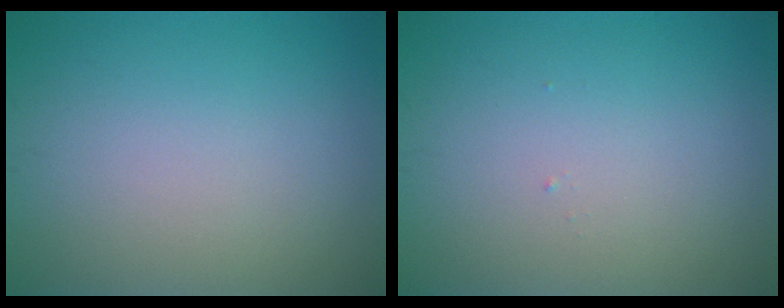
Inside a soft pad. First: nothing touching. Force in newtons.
{"total": 0.0}